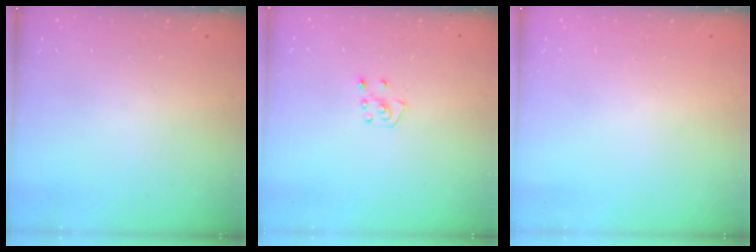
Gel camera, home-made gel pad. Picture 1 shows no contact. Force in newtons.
{"total": 5.0, "press": 5.0, "slide": 0.4}
{"total": 0.0}